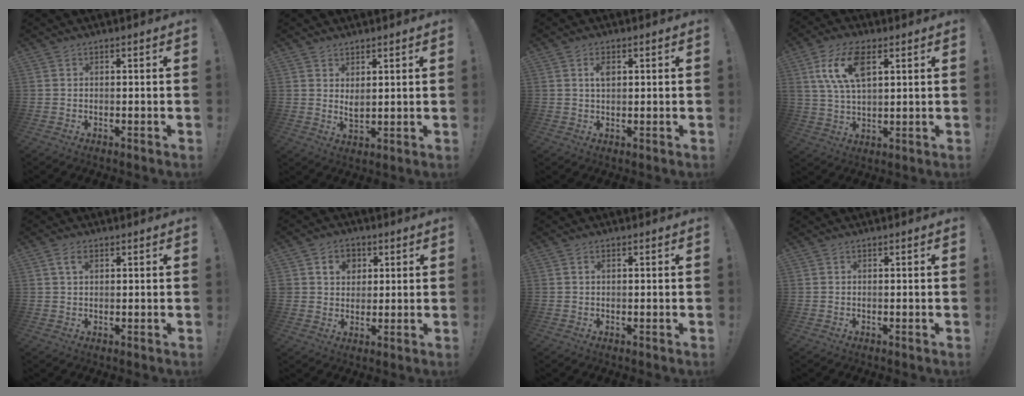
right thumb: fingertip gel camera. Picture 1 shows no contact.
{"total": 3.7, "force": [2.7, 1.5, 2.0], "torque": [-0.024, -0.022, 0.046]}
{"total": 3.0, "force": [1.0, 1.8, 2.2], "torque": [-0.040, 0.001, 0.014]}
{"total": 12.1, "force": [4.9, 6.1, 9.2], "torque": [-0.184, 0.001, 0.091]}
{"total": 3.1, "force": [1.4, 1.8, 2.2], "torque": [-0.038, 0.000, 0.024]}
{"total": 7.4, "force": [2.5, 6.5, 2.5], "torque": [-0.043, -0.005, 0.050]}
{"total": 0.7, "force": [0.3, 0.4, 0.6], "torque": [-0.018, 0.005, 0.007]}
{"total": 0.0}